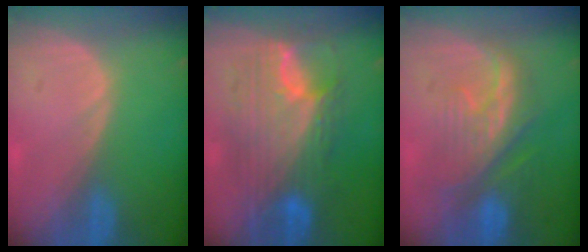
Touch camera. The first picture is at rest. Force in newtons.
{"total": 11.6, "press": 11.6, "slide": 1.0}
{"total": 9.4, "press": 8.8, "slide": 3.5}